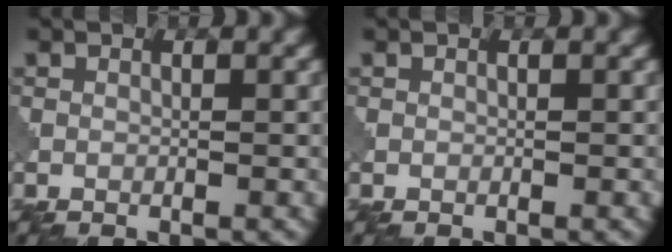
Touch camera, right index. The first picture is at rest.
{"total": 0.0}